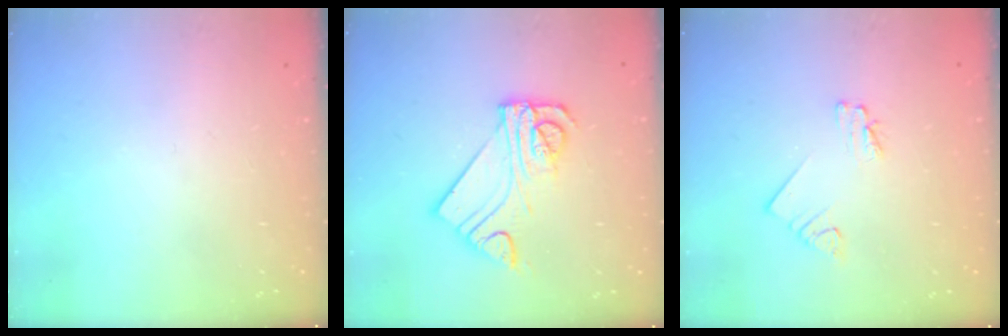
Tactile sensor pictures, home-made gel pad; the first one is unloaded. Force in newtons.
{"total": 12.0, "press": 11.9, "slide": 1.1}
{"total": 1.7, "press": 1.7, "slide": 0.0}